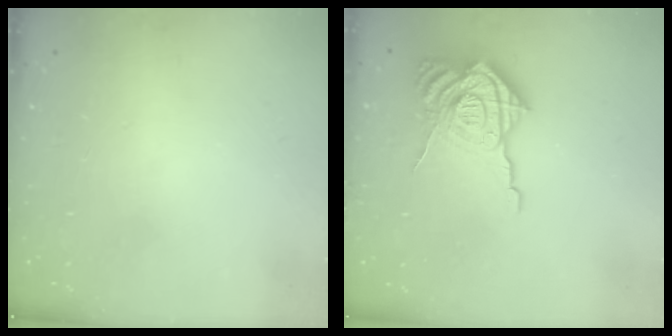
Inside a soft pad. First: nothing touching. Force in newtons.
{"total": 19.7, "press": 19.6, "slide": 2.2}